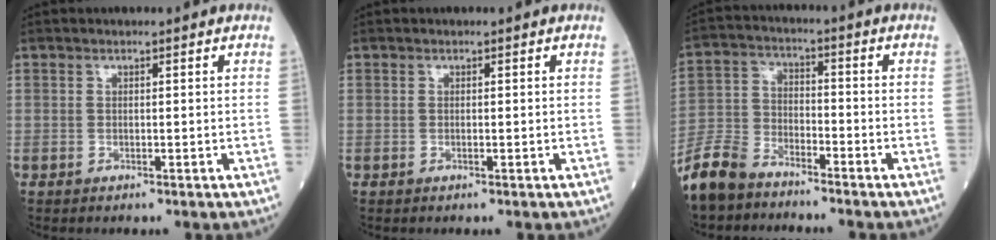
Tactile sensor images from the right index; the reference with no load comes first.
{"total": 0.0}
{"total": 9.7, "force": [-8.5, 3.6, 3.1], "torque": [-0.071, -0.011, -0.171]}